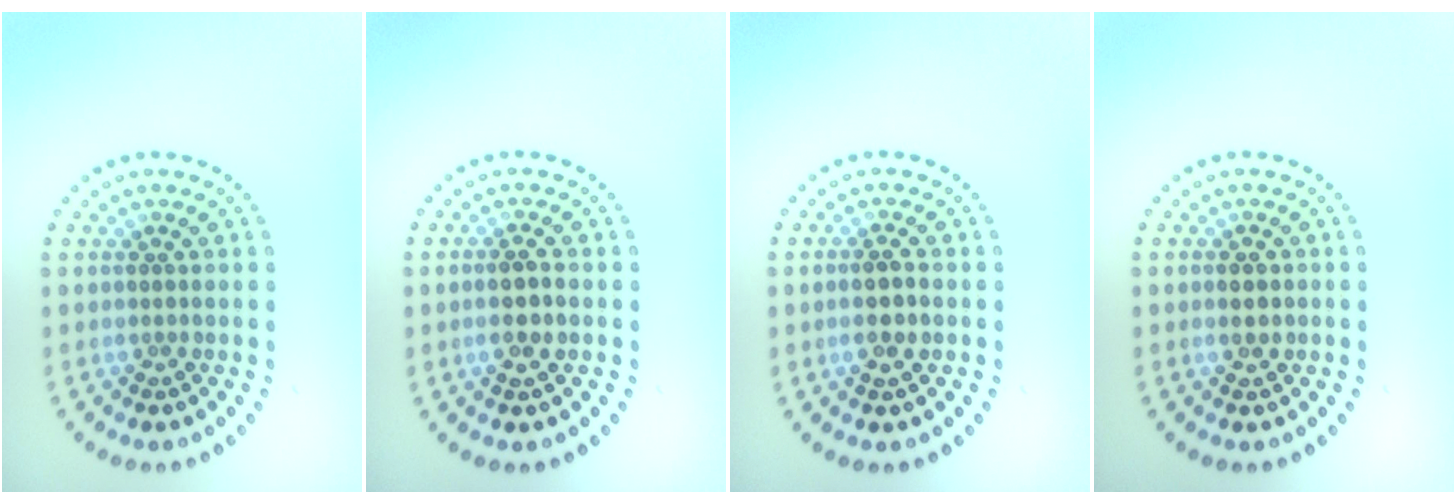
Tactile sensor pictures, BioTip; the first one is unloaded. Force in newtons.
{"total": 2.1, "press": 2.0, "slide": 0.6}
{"total": 2.1, "press": 2.0, "slide": 0.6}
{"total": 2.1, "press": 2.0, "slide": 0.2}